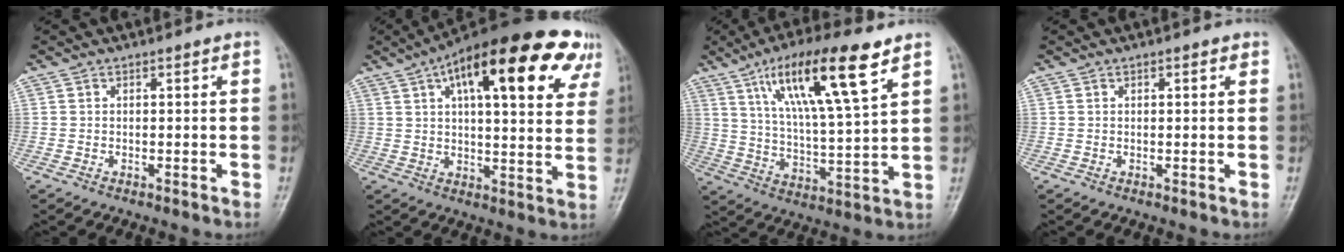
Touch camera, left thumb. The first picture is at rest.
{"total": 25.6, "force": [12.2, 9.4, 20.5], "torque": [-0.273, 0.009, 0.169]}
{"total": 17.5, "force": [9.3, 3.3, 14.5], "torque": [-0.247, -0.031, 0.169]}
{"total": 1.0, "force": [0.5, 0.5, 0.7], "torque": [-0.007, 0.000, 0.004]}